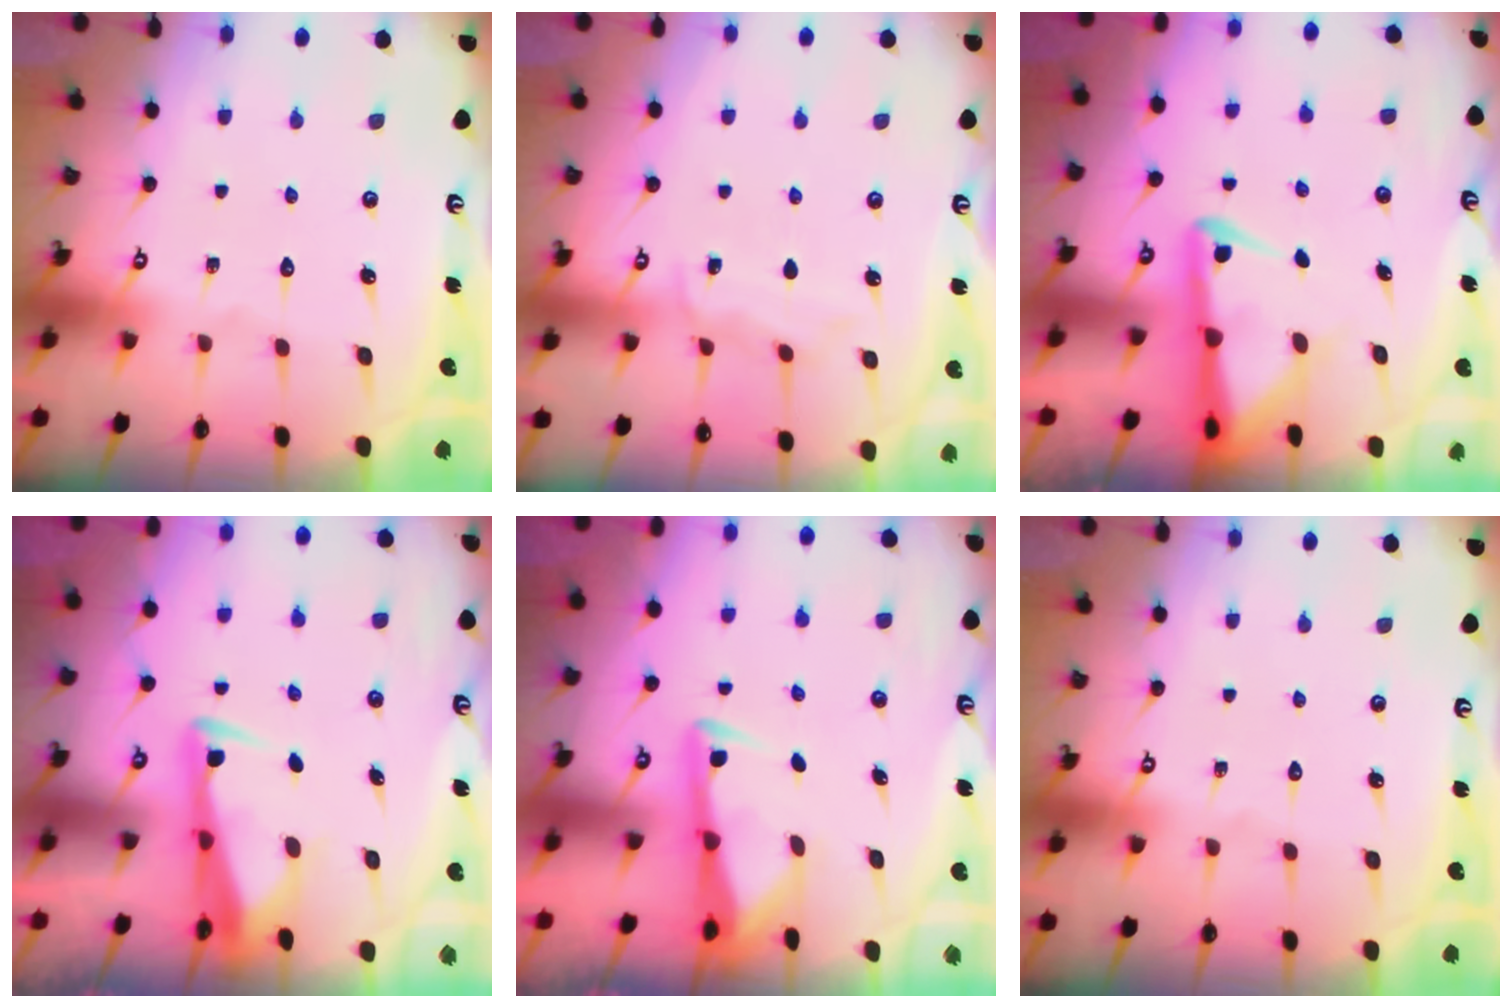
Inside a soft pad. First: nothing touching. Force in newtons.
{"total": 5.6, "press": 5.6, "slide": 0.2}
{"total": 4.4, "press": 4.2, "slide": 1.1}
{"total": 3.4, "press": 3.3, "slide": 0.9}
{"total": 3.1, "press": 3.1, "slide": 0.4}
{"total": 0.0}